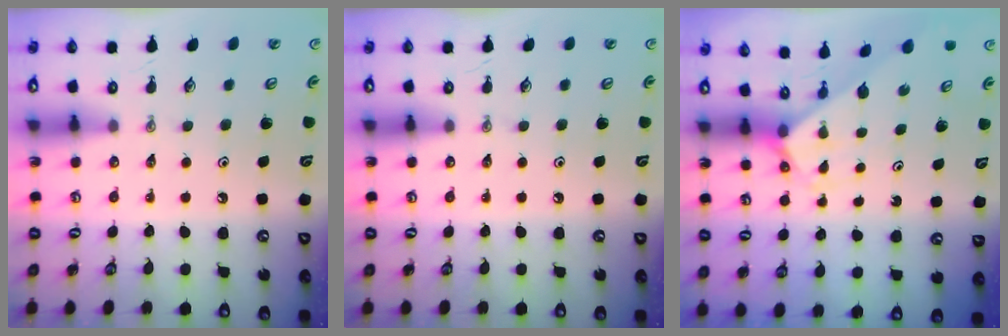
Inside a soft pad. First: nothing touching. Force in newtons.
{"total": 0.0}
{"total": 2.2, "press": 2.2, "slide": 0.1}